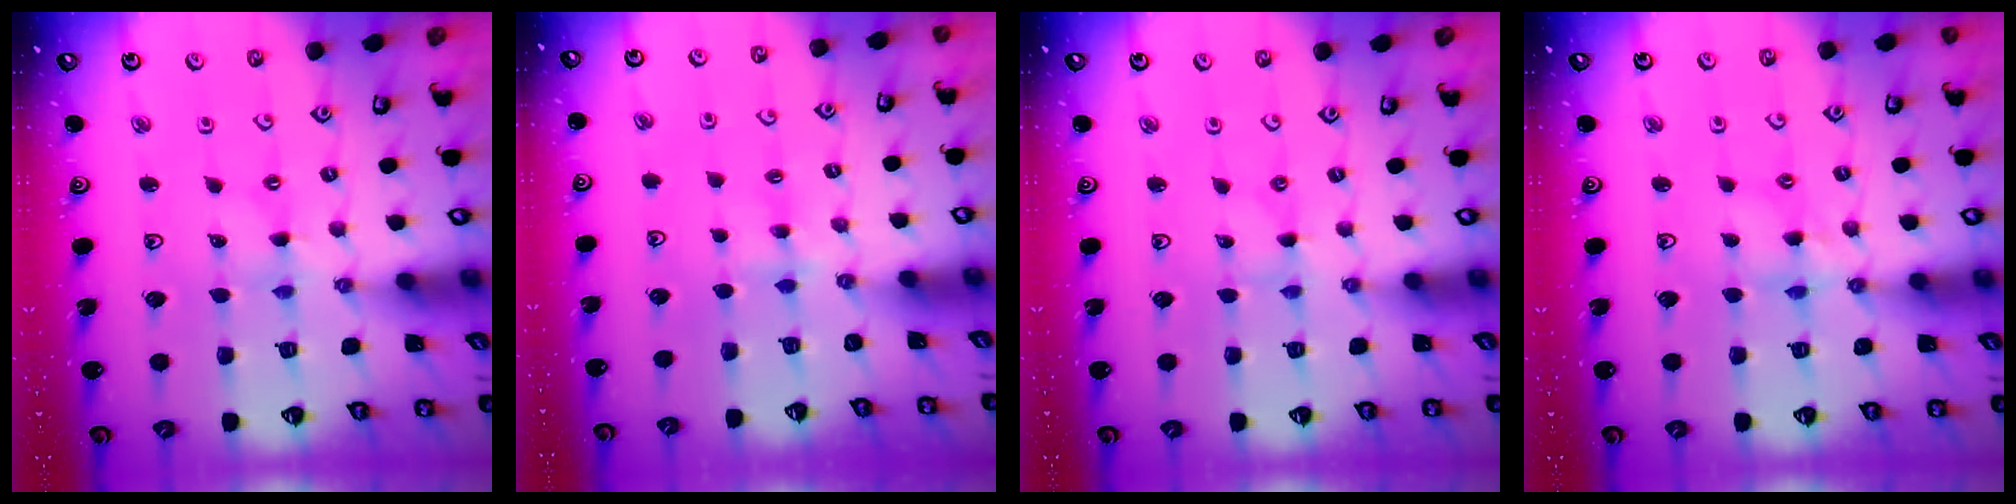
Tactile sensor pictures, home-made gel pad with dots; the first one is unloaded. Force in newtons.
{"total": 3.0, "press": 3.0, "slide": 0.4}
{"total": 0.0}
{"total": 6.2, "press": 6.2, "slide": 0.4}